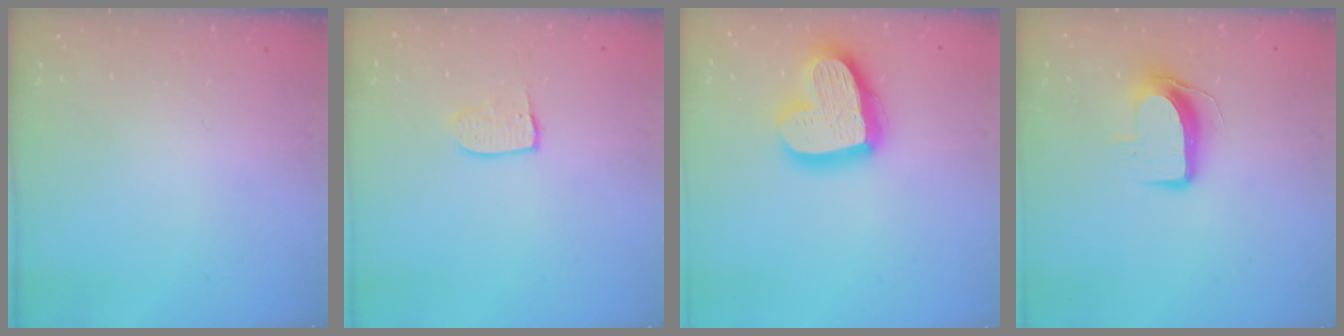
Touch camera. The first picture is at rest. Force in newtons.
{"total": 6.3, "press": 6.3, "slide": 0.3}
{"total": 20.5, "press": 20.4, "slide": 1.8}
{"total": 9.4, "press": 9.3, "slide": 0.9}